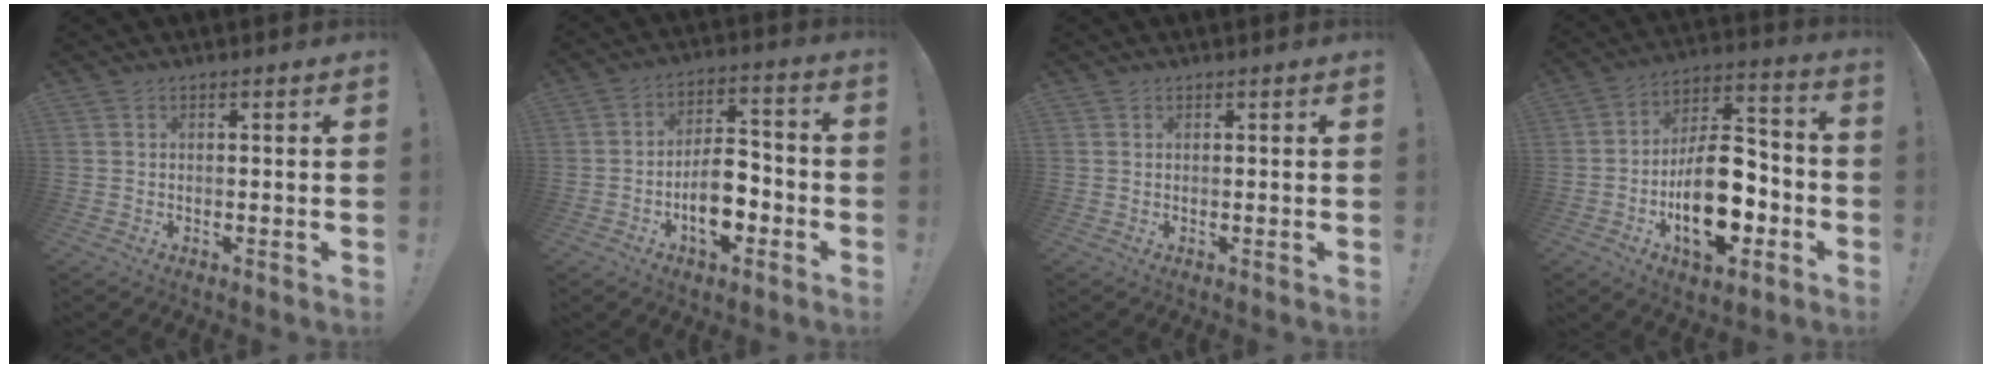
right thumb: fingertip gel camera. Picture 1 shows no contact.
{"total": 11.4, "force": [-4.4, 7.1, 7.8], "torque": [-0.126, 0.031, -0.077]}
{"total": 0.5, "force": [0.4, 0.3, -0.1], "torque": [0.007, -0.002, 0.007]}
{"total": 20.5, "force": [-6.5, 11.7, 15.5], "torque": [-0.253, 0.049, -0.095]}